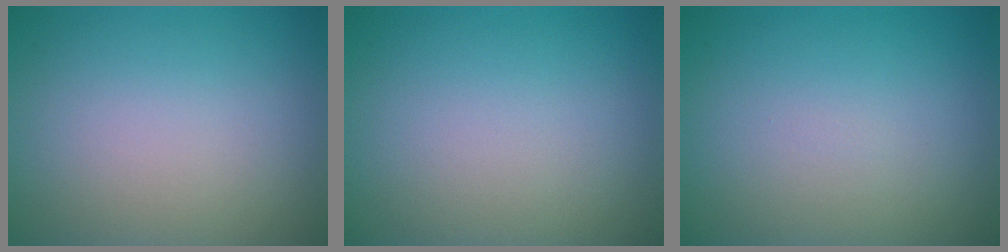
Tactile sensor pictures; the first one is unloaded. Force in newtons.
{"total": 0.0}
{"total": 0.0}